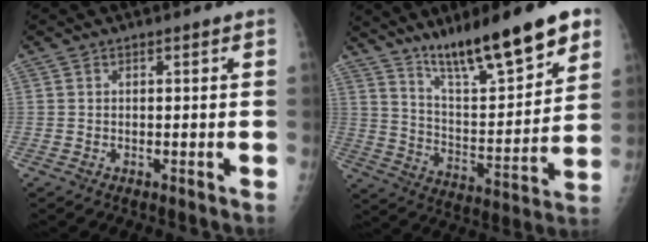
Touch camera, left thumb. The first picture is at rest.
{"total": 20.6, "force": [13.9, 4.6, 14.5], "torque": [-0.200, -0.066, 0.232]}